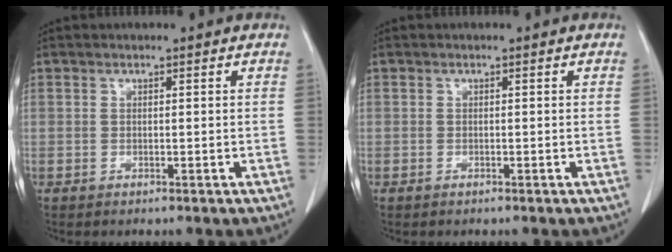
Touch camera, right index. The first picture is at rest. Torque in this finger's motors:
{"motor_torque": [0.14, -0.08, 0.05, 0.00]}